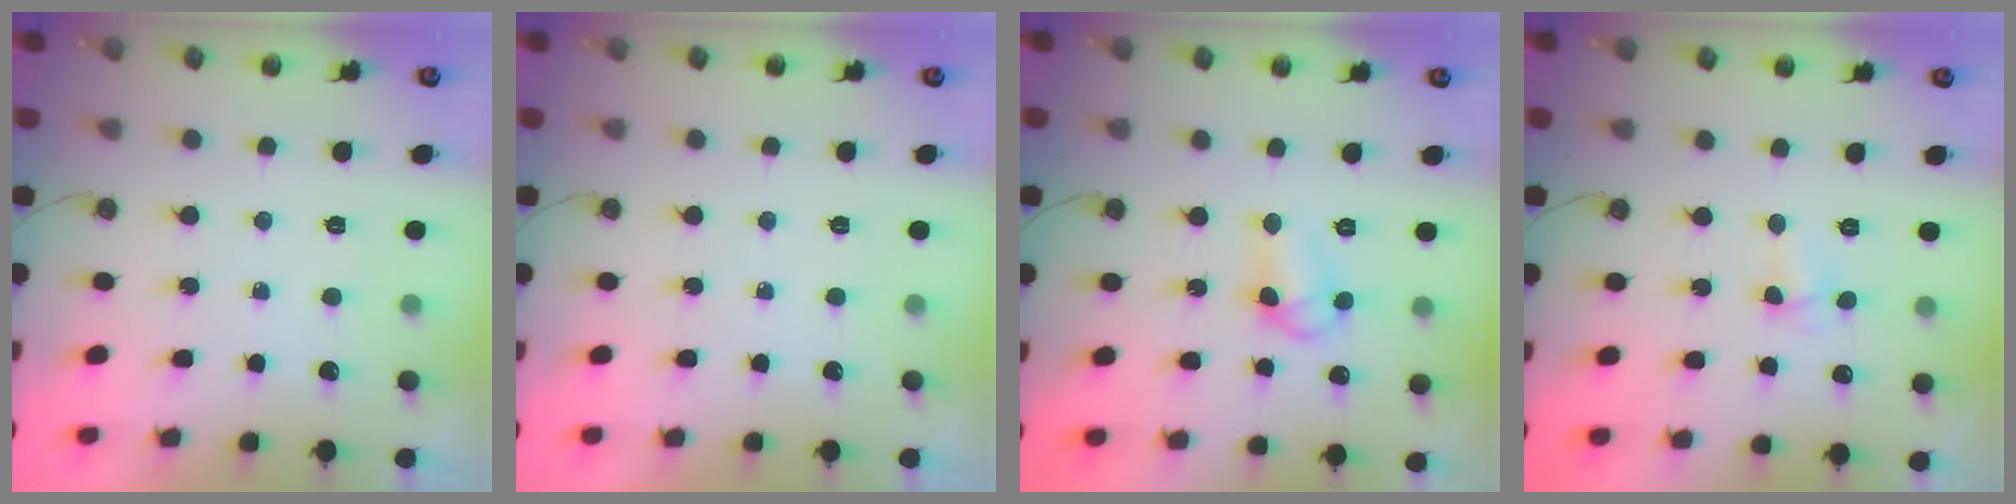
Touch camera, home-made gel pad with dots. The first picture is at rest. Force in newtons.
{"total": 0.0}
{"total": 8.2, "press": 8.2, "slide": 0.4}
{"total": 3.0, "press": 3.0, "slide": 0.5}